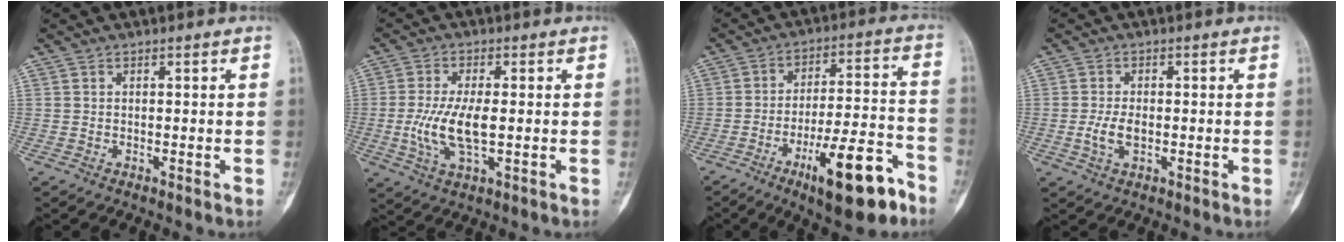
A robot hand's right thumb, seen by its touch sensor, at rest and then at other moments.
{"total": 9.1, "force": [-0.7, 3.5, 8.4], "torque": [-0.185, -0.005, -0.010]}
{"total": 16.7, "force": [-9.3, 4.9, 12.9], "torque": [-0.190, 0.061, -0.140]}
{"total": 3.9, "force": [-0.7, 2.1, 3.2], "torque": [-0.070, 0.002, -0.012]}